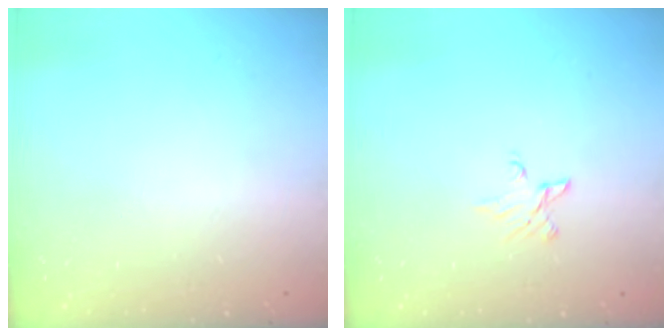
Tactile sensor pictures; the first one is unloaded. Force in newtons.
{"total": 4.0, "press": 3.9, "slide": 0.4}